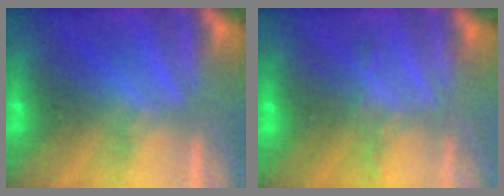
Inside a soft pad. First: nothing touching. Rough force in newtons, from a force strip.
{"total": 2.3}